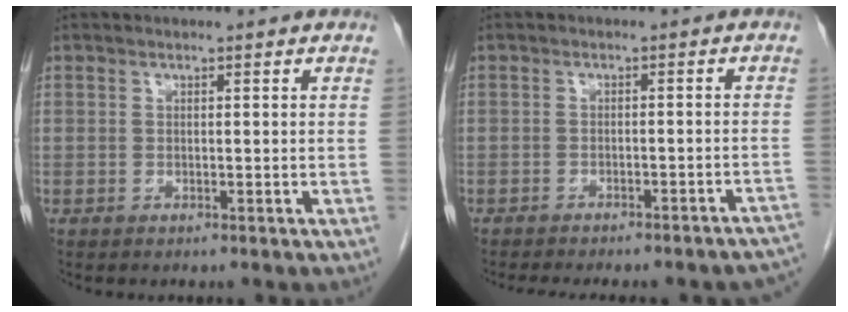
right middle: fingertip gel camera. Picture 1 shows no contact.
{"total": 16.8, "force": [-15.3, 2.9, 6.5], "torque": [-0.076, 0.002, -0.173]}